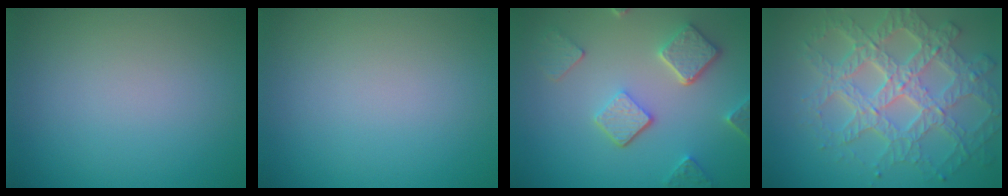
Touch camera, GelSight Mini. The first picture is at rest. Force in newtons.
{"total": 0.0}
{"total": 5.1, "press": 3.9, "slide": 3.2}
{"total": 7.7, "press": 5.8, "slide": 5.1}